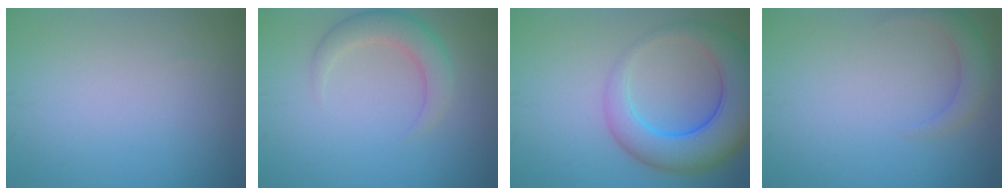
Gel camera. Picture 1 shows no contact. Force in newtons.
{"total": 3.5, "press": 3.5, "slide": 0.2}
{"total": 8.2, "press": 8.2, "slide": 0.3}
{"total": 2.4, "press": 2.4, "slide": 0.3}